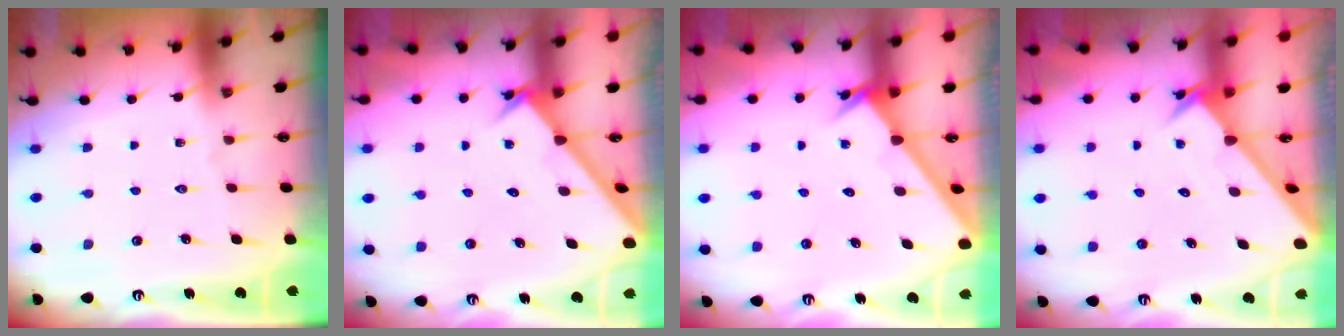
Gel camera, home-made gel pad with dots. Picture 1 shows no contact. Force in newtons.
{"total": 2.1, "press": 2.1, "slide": 0.2}
{"total": 2.3, "press": 2.3, "slide": 0.2}
{"total": 2.2, "press": 2.2, "slide": 0.2}